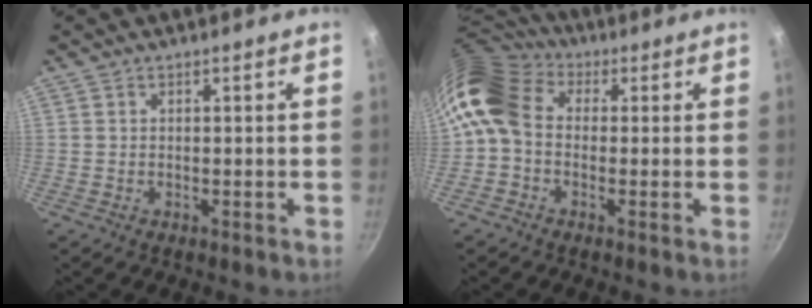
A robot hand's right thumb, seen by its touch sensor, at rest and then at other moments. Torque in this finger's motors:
{"motor_torque": [1.73, 1.64, 0.93, -0.73, 0.39]}